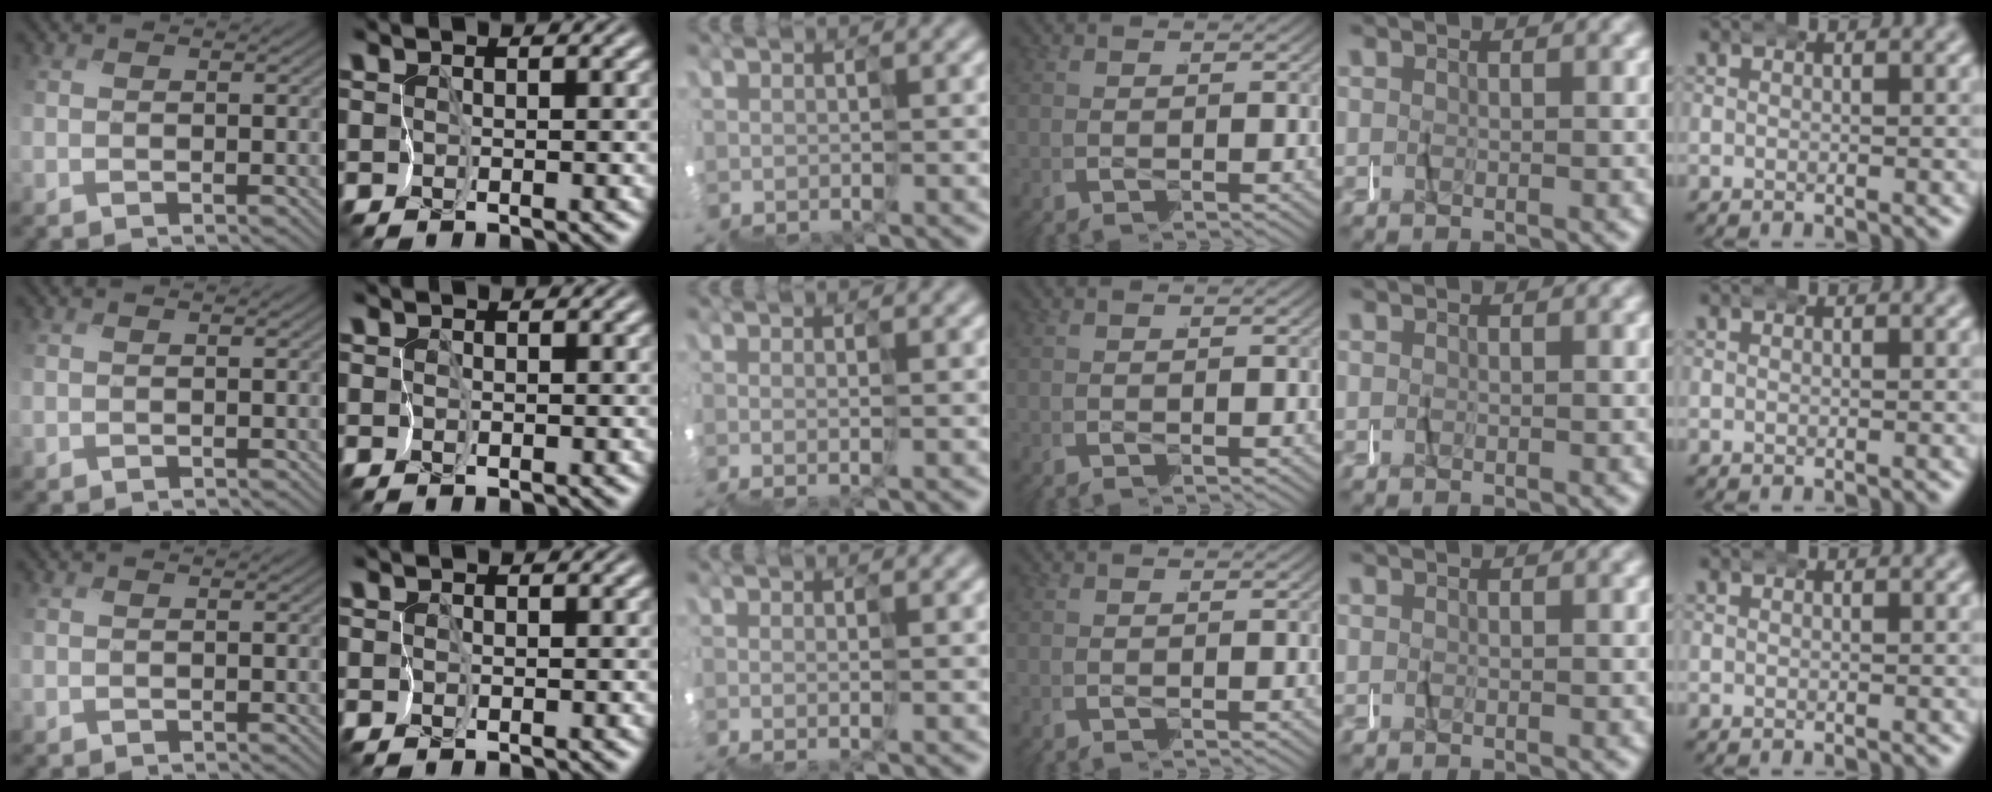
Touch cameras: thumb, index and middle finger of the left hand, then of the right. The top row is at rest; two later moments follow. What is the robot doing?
{"motion": "wrap", "object": "felt sheet"}